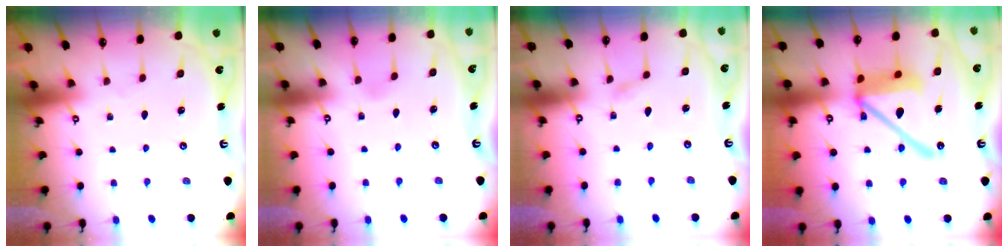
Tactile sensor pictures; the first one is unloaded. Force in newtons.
{"total": 3.0, "press": 3.0, "slide": 0.4}
{"total": 1.4, "press": 1.4, "slide": 0.1}
{"total": 17.7, "press": 17.5, "slide": 2.3}